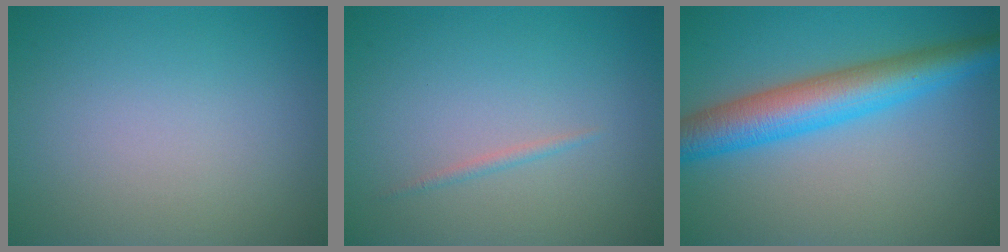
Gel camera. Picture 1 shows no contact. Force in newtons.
{"total": 0.6, "press": 0.6, "slide": 0.0}
{"total": 7.0, "press": 6.9, "slide": 0.1}